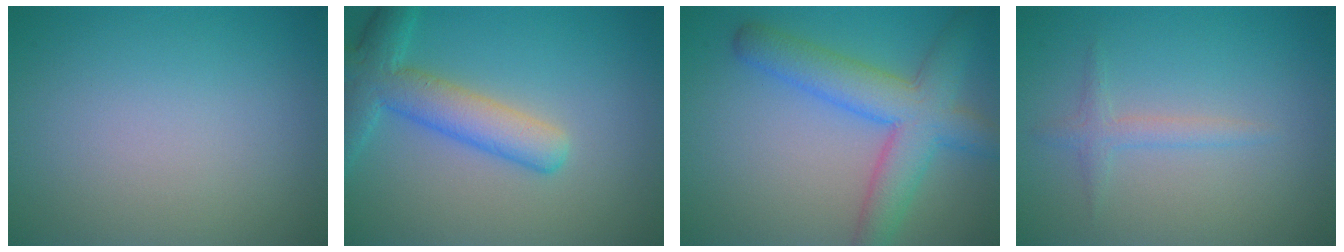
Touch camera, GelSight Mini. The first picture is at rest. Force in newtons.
{"total": 5.4, "press": 5.4, "slide": 0.2}
{"total": 6.6, "press": 6.6, "slide": 0.2}
{"total": 1.5, "press": 1.5, "slide": 0.1}